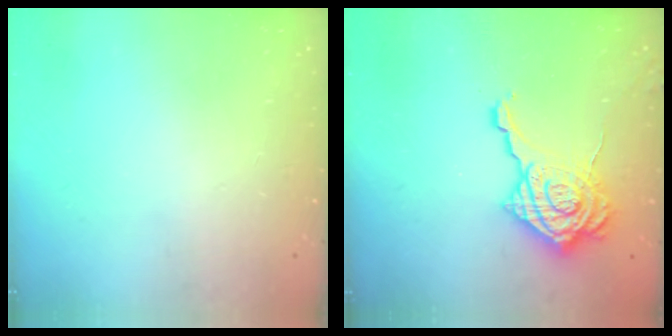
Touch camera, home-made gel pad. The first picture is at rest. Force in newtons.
{"total": 16.0, "press": 16.0, "slide": 1.2}